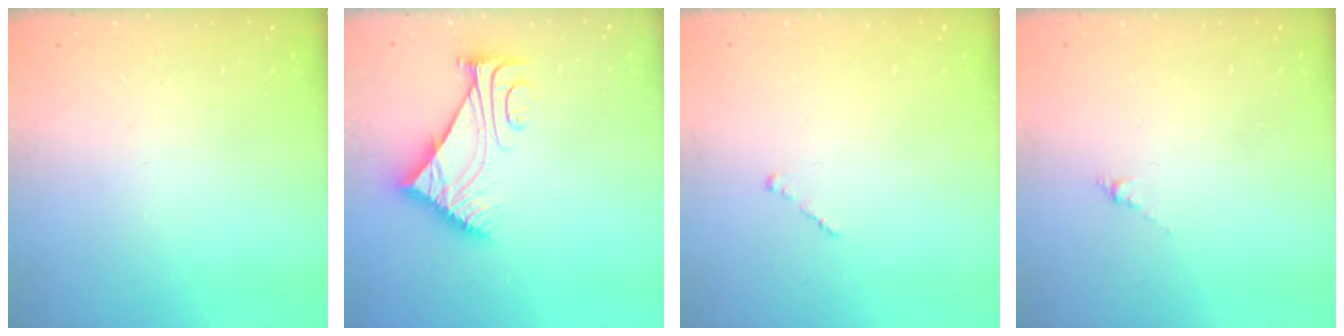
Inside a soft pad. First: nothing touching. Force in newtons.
{"total": 8.1, "press": 8.0, "slide": 1.0}
{"total": 0.0}
{"total": 0.0}